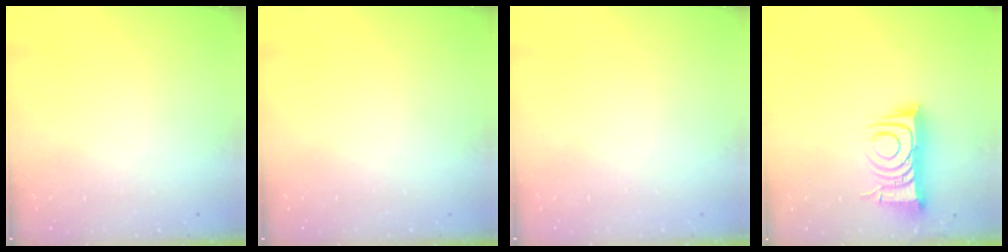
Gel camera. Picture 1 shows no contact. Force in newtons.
{"total": 0.0}
{"total": 1.5, "press": 1.5, "slide": 0.1}
{"total": 10.8, "press": 10.7, "slide": 1.4}